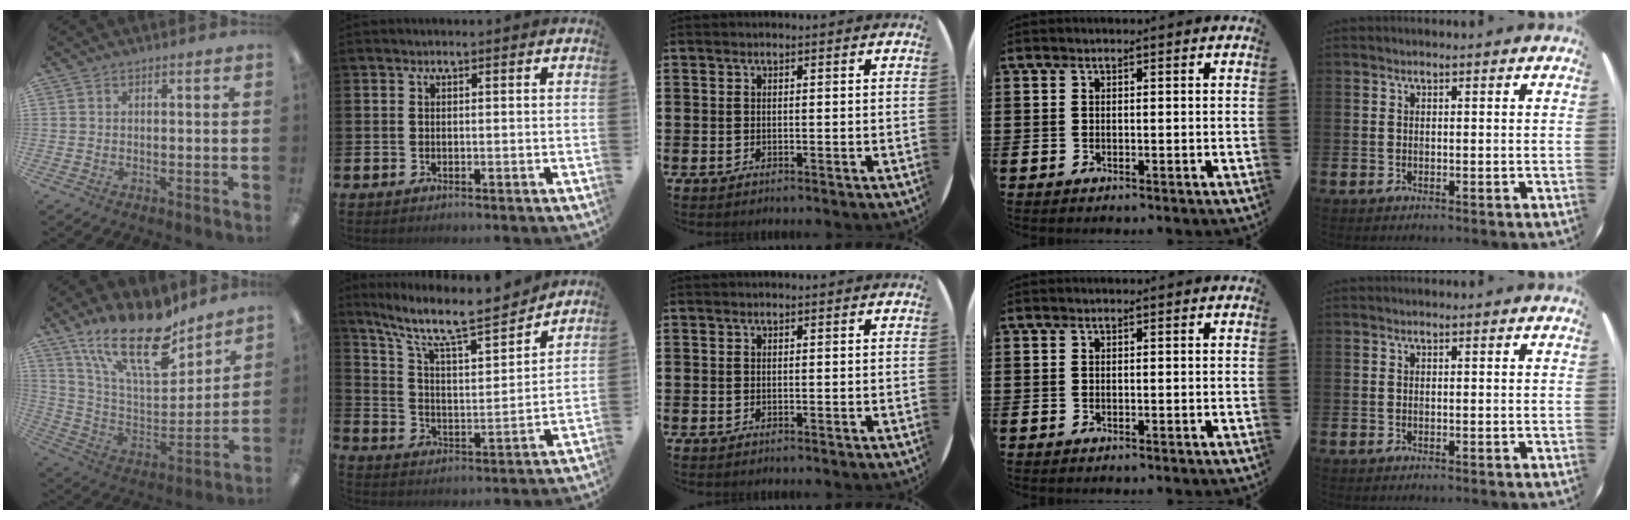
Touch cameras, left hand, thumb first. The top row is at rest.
{"thumb": {"total": 22.2, "force": [15.8, 8.5, 13.1], "torque": [-0.245, -0.095, 0.277]}, "index": {"total": 10.4, "force": [9.0, 1.7, 5.0], "torque": [-0.126, -0.061, 0.149]}}